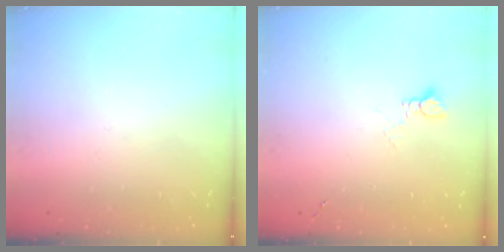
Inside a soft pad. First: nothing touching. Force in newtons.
{"total": 3.0, "press": 3.0, "slide": 0.4}